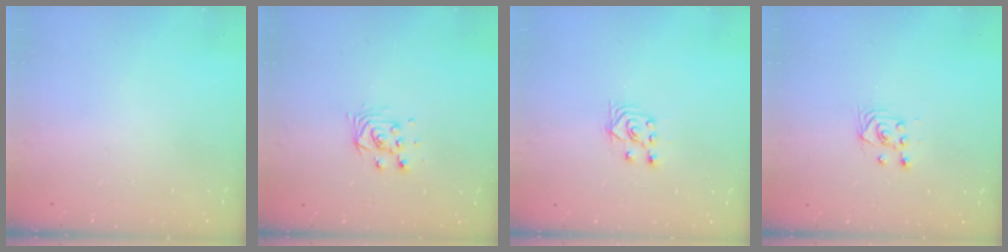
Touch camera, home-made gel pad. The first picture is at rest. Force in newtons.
{"total": 4.2, "press": 4.2, "slide": 0.3}
{"total": 3.4, "press": 3.2, "slide": 0.9}
{"total": 2.9, "press": 2.6, "slide": 1.3}